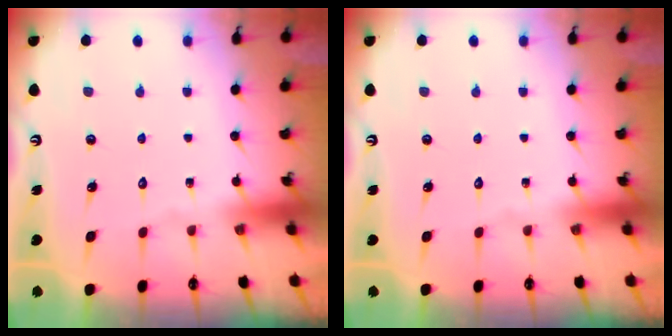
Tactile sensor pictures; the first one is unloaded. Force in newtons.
{"total": 0.0}